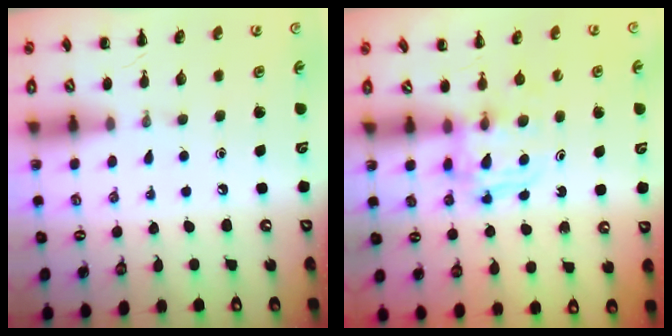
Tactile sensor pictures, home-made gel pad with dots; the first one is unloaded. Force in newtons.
{"total": 4.8, "press": 4.8, "slide": 0.6}